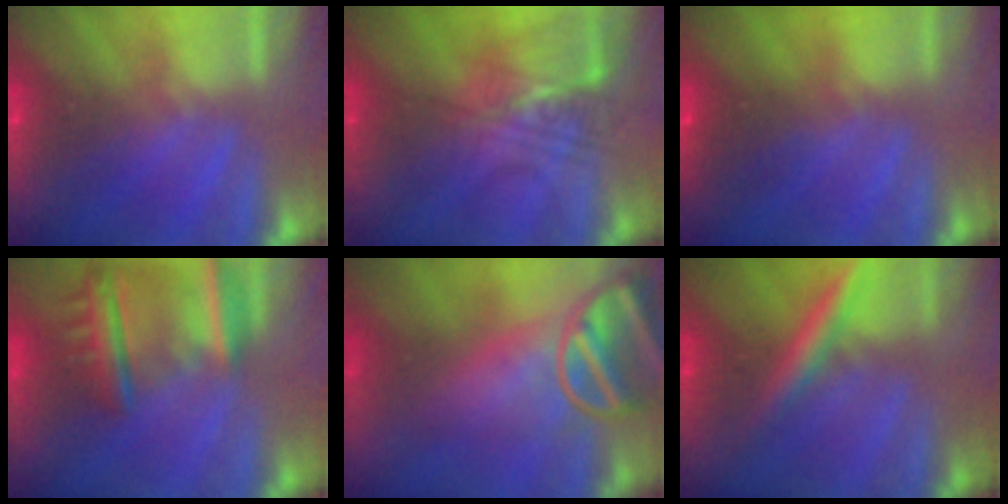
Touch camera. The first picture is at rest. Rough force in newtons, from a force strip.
{"total": 2.4}
{"total": 2.4}
{"total": 7.6}
{"total": 6.9}
{"total": 2.4}